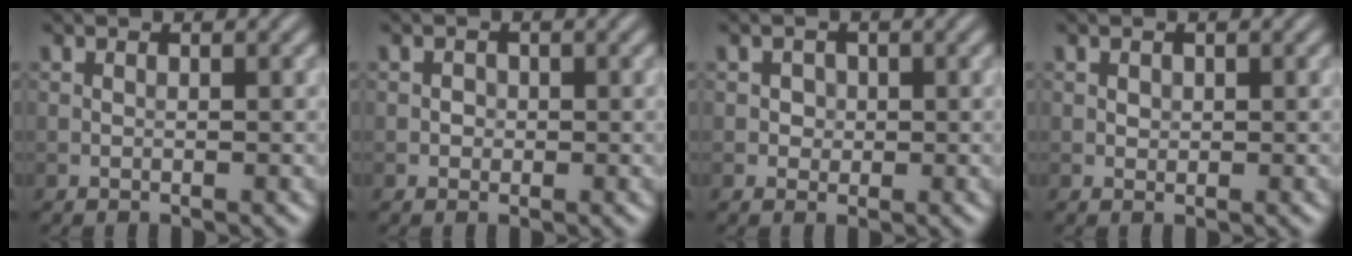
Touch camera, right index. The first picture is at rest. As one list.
[{"total": 0.8, "force": [-0.1, 0.8, 0.3], "torque": [0.002, -0.001, -0.002]}, {"total": 1.2, "force": [0.2, 1.2, 0.4], "torque": [0.005, 0.001, 0.003]}, {"total": 0.6, "force": [0.2, 0.5, 0.2], "torque": [-0.003, -0.003, 0.005]}]